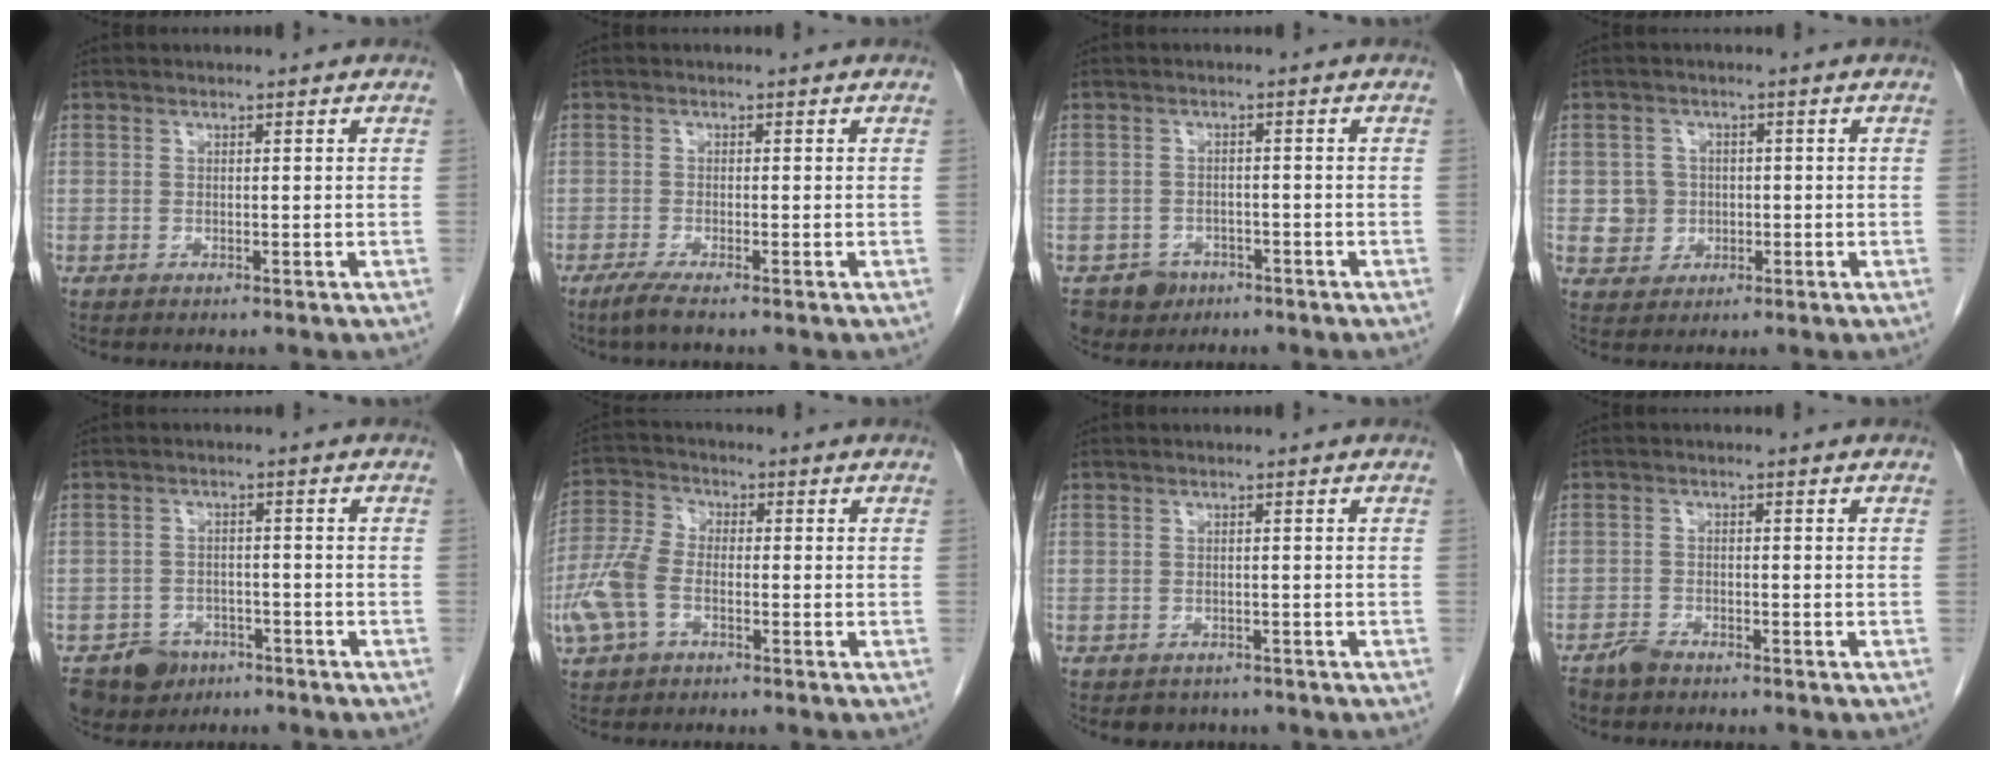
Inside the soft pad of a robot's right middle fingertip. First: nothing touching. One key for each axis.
{"total": 2.3, "fx": -1.7, "fy": -0.1, "fz": 1.6, "tx": -0.041, "ty": -0.008, "tz": -0.037}
{"total": 4.1, "fx": -2.6, "fy": 3.1, "fz": 0.3, "tx": -0.001, "ty": 0.005, "tz": -0.039}
{"total": 3.9, "fx": -0.1, "fy": 3.8, "fz": 0.6, "tx": -0.006, "ty": 0.011, "tz": 0.004}
{"total": 6.1, "fx": -4.2, "fy": 4.3, "fz": 1.3, "tx": -0.021, "ty": 0.004, "tz": -0.064}
{"total": 7.5, "fx": -2.5, "fy": 4.4, "fz": 5.5, "tx": -0.153, "ty": 0.007, "tz": -0.055}
{"total": 2.4, "fx": -1.9, "fy": 1.5, "fz": 0.2, "tx": -0.007, "ty": 0.004, "tz": -0.025}
{"total": 2.1, "fx": -1.9, "fy": 0.7, "fz": 0.7, "tx": -0.019, "ty": -0.002, "tz": -0.033}